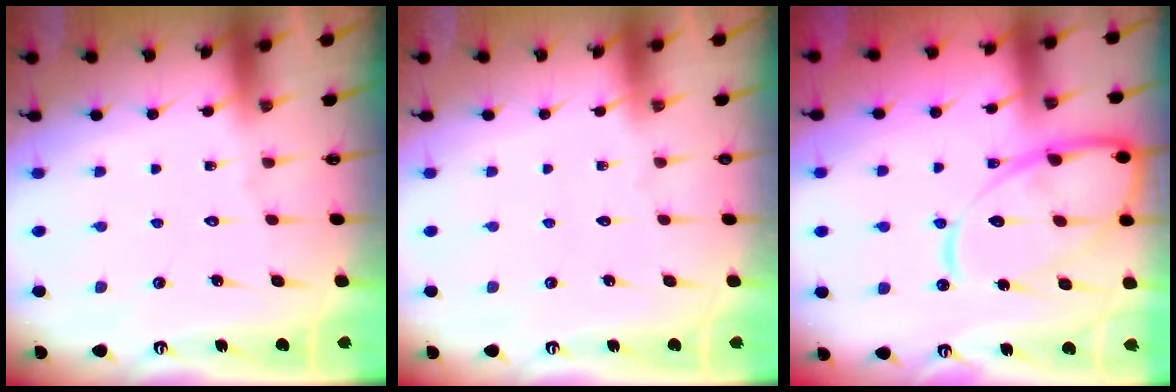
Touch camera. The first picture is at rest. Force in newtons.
{"total": 0.0}
{"total": 16.8, "press": 16.8, "slide": 1.5}